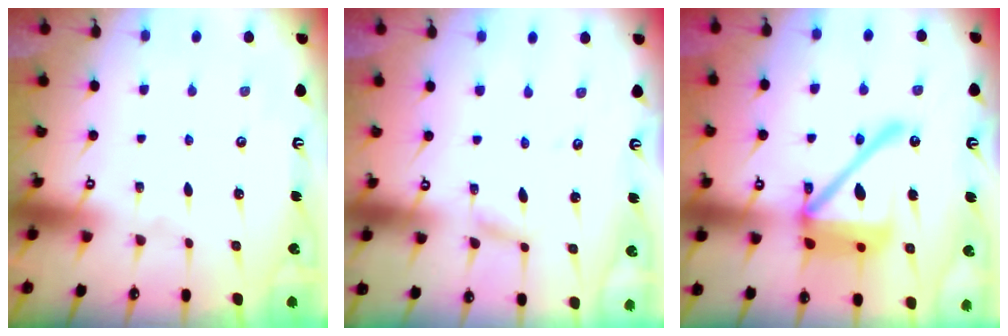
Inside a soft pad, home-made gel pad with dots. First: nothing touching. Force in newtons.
{"total": 2.7, "press": 2.7, "slide": 0.1}
{"total": 19.5, "press": 19.3, "slide": 2.7}